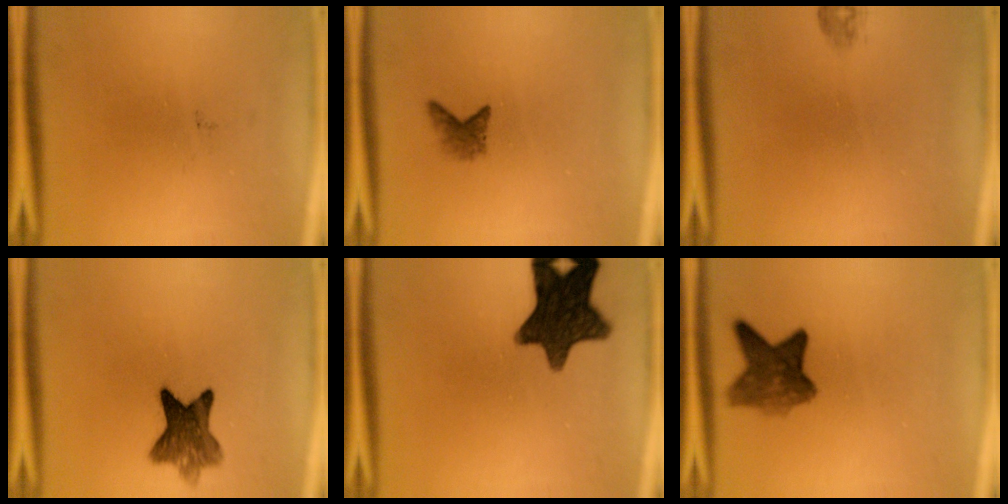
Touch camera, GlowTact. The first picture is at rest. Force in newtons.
{"total": 1.8}
{"total": 0.8}
{"total": 7.9}
{"total": 13.6}
{"total": 6.7}